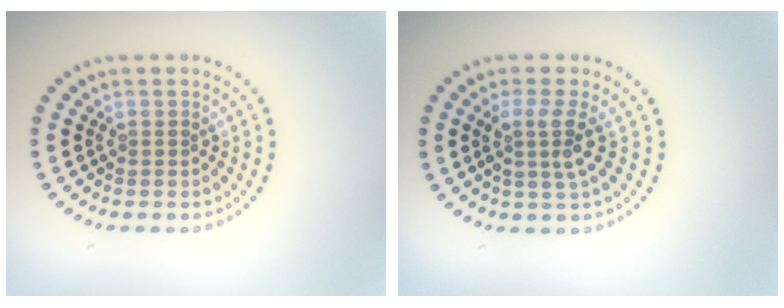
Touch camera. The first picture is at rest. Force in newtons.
{"total": 2.7, "press": 2.1, "slide": 1.7}